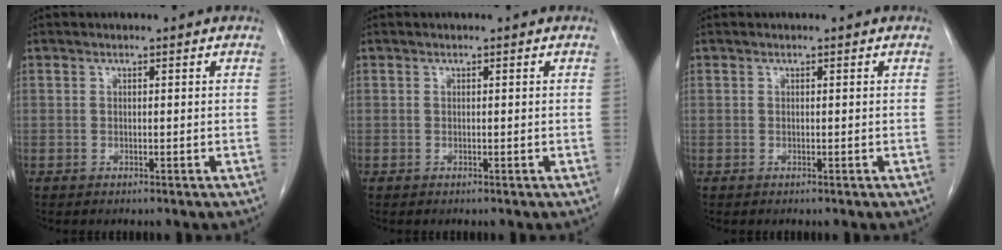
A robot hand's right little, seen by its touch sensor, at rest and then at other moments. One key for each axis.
{"total": 0.0}
{"total": 0.0}